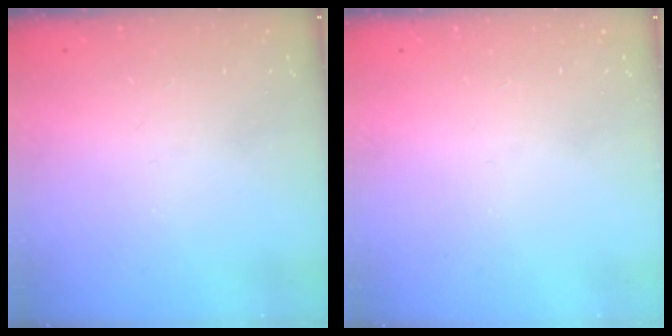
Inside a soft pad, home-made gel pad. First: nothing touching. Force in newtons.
{"total": 0.0}